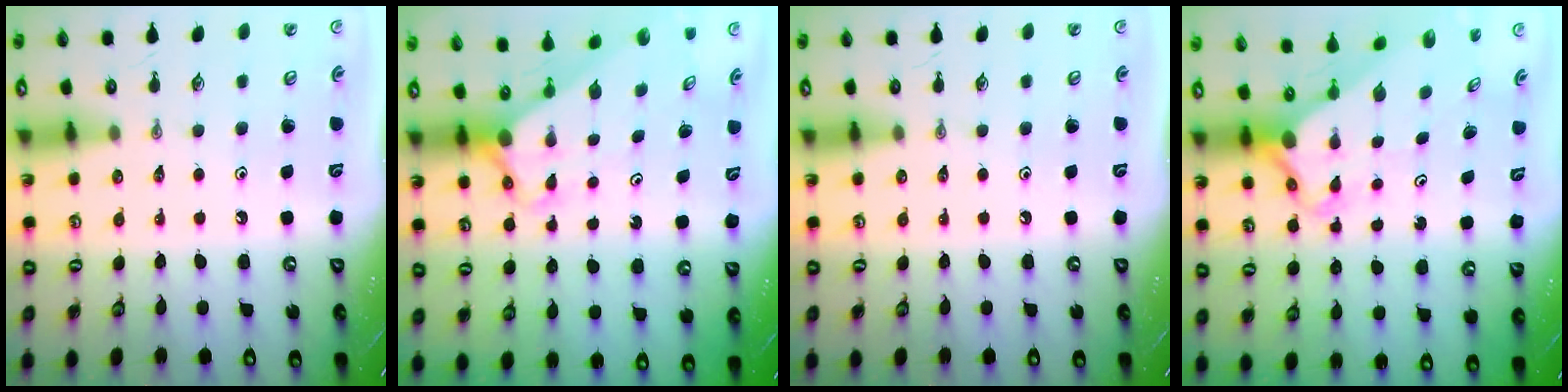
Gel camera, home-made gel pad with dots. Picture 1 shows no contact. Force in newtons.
{"total": 3.0, "press": 3.0, "slide": 0.3}
{"total": 0.0}
{"total": 3.6, "press": 3.6, "slide": 0.3}